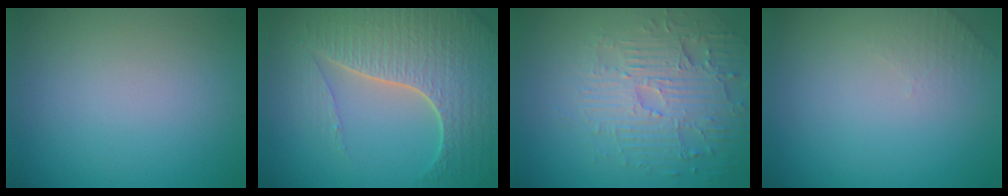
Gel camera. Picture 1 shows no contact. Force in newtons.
{"total": 7.7, "press": 5.6, "slide": 5.2}
{"total": 4.6, "press": 4.1, "slide": 1.9}
{"total": 1.3, "press": 1.2, "slide": 0.3}